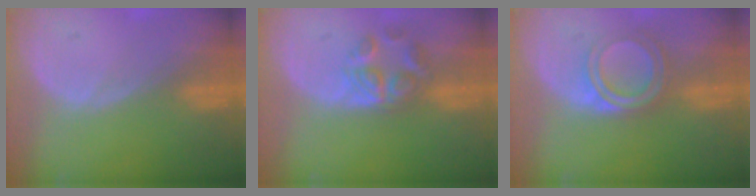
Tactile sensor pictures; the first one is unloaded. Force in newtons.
{"total": 5.7, "press": 4.7, "slide": 3.2}
{"total": 5.3, "press": 4.9, "slide": 1.9}